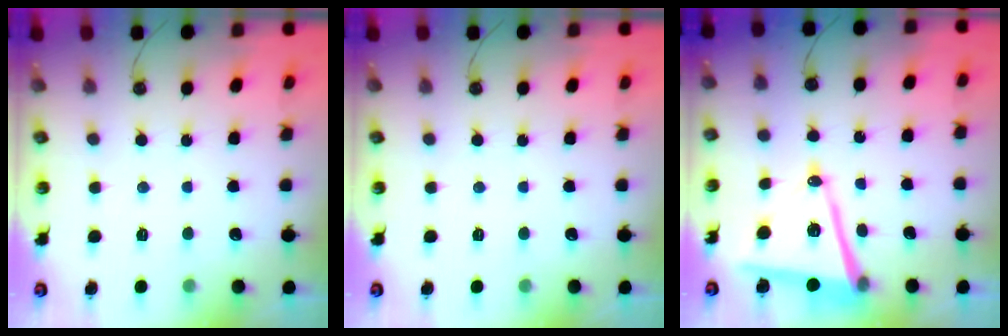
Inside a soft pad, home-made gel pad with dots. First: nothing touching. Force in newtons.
{"total": 0.0}
{"total": 13.7, "press": 13.1, "slide": 3.9}